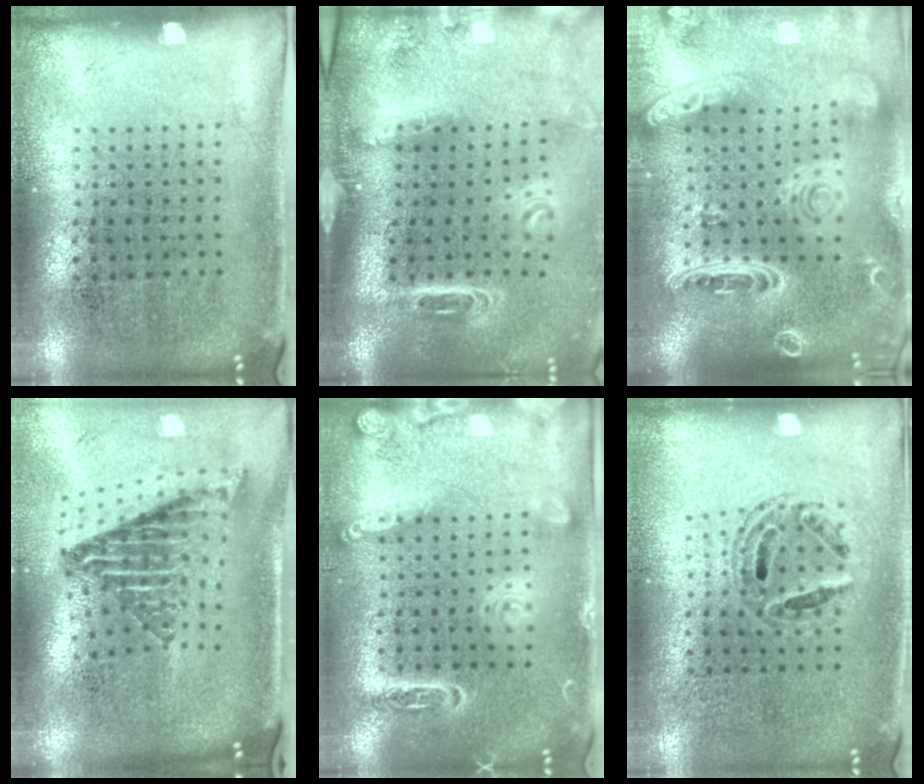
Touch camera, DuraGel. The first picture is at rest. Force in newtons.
{"total": 3.1, "press": 2.1, "slide": 2.3}
{"total": 3.7, "press": 3.0, "slide": 2.2}
{"total": 2.6, "press": 1.6, "slide": 2.0}
{"total": 1.9, "press": 1.8, "slide": 0.4}
{"total": 0.8, "press": 0.7, "slide": 0.2}